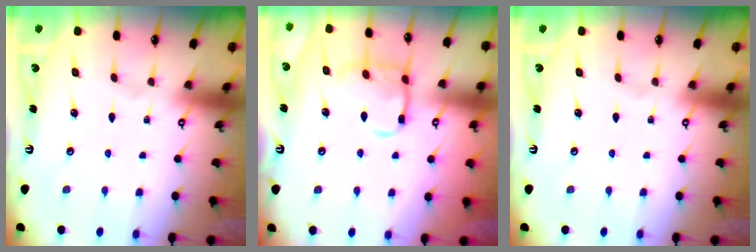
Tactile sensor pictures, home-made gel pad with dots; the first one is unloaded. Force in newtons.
{"total": 13.1, "press": 13.1, "slide": 1.1}
{"total": 0.0}